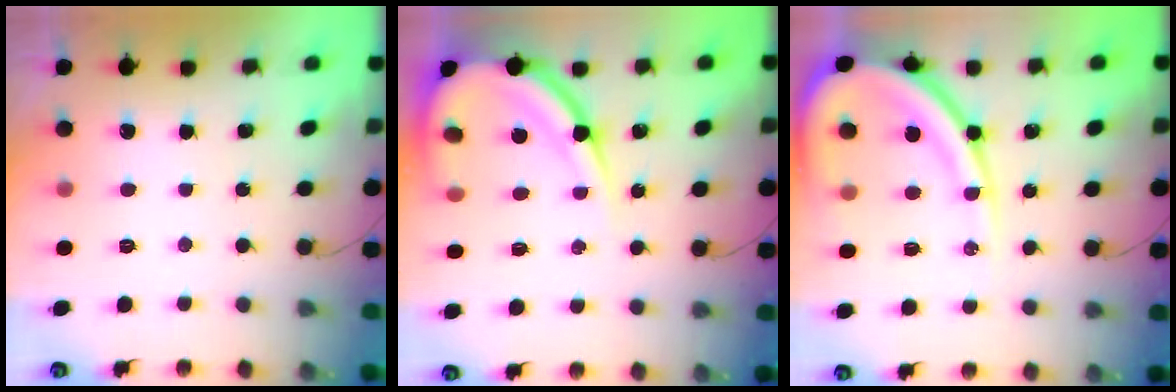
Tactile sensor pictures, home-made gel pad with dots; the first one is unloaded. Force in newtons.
{"total": 14.6, "press": 14.5, "slide": 1.5}
{"total": 16.0, "press": 15.9, "slide": 1.6}